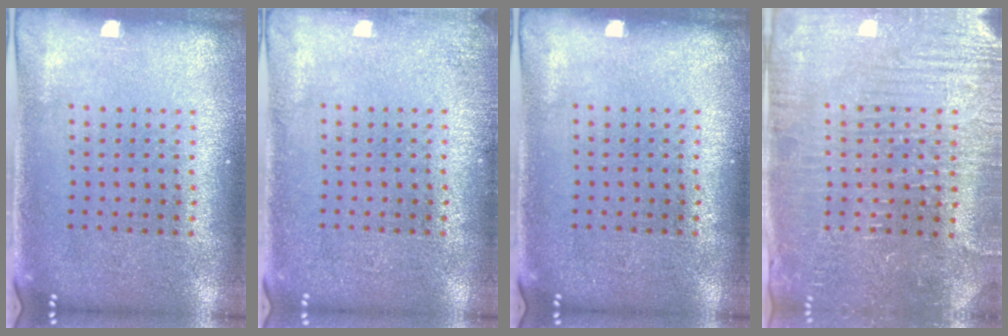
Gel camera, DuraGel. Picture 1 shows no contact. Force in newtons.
{"total": 1.2, "press": 1.1, "slide": 0.2}
{"total": 0.0}
{"total": 4.0, "press": 3.9, "slide": 0.9}